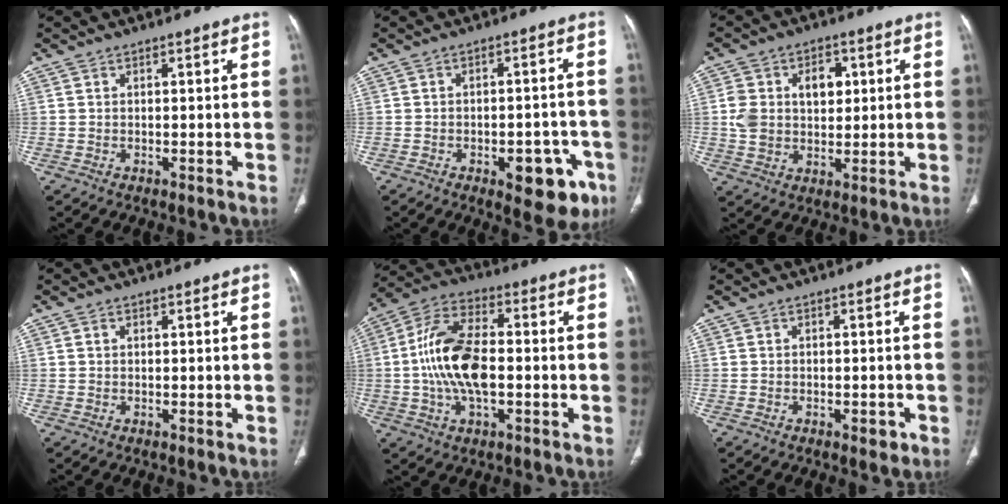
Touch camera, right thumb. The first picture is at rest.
{"total": 10.7, "force": [-4.9, 5.3, 7.9], "torque": [-0.063, 0.026, -0.053]}
{"total": 10.0, "force": [2.0, 7.2, 6.5], "torque": [-0.087, 0.003, 0.041]}
{"total": 0.5, "force": [0.1, 0.4, 0.3], "torque": [-0.004, 0.001, 0.002]}
{"total": 15.0, "force": [-1.0, 7.6, 12.9], "torque": [-0.254, 0.023, -0.024]}
{"total": 2.1, "force": [-1.0, 1.1, 1.4], "torque": [-0.014, 0.003, -0.011]}